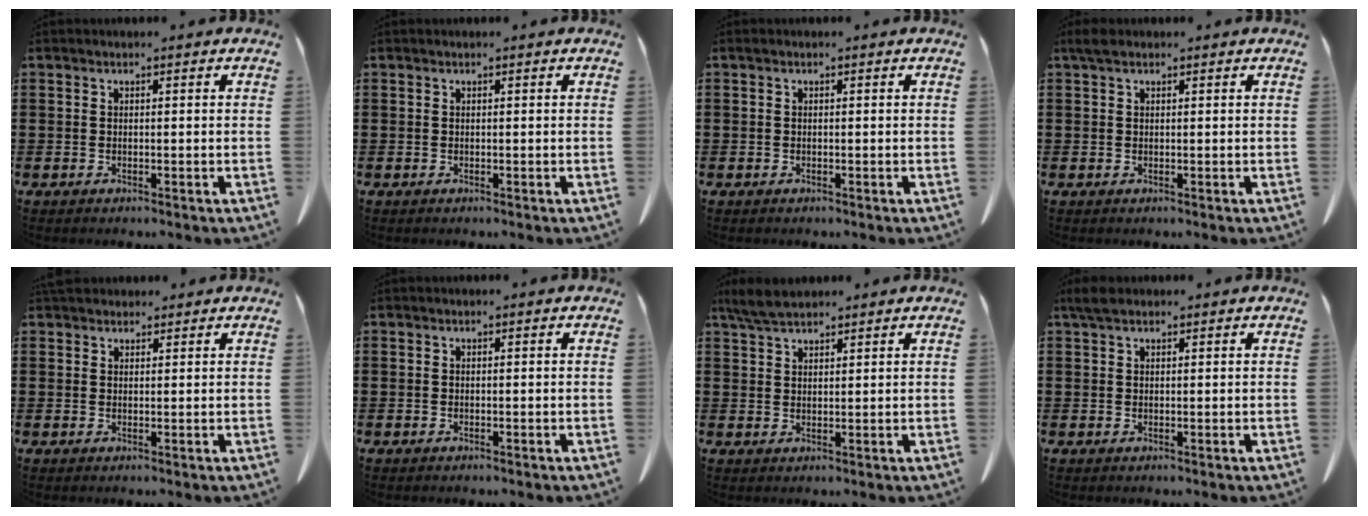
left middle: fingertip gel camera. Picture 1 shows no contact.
{"total": 0.0}
{"total": 0.5, "force": [0.0, 0.5, 0.2], "torque": [-0.005, 0.002, -0.001]}
{"total": 1.6, "force": [1.1, 0.9, 0.7], "torque": [-0.020, 0.004, 0.022]}
{"total": 2.4, "force": [2.2, 0.9, 0.6], "torque": [-0.017, 0.001, 0.044]}
{"total": 0.0}
{"total": 4.0, "force": [3.4, 1.1, 1.7], "torque": [-0.044, -0.003, 0.066]}
{"total": 2.4, "force": [1.7, 1.2, 1.2], "torque": [-0.031, 0.004, 0.034]}